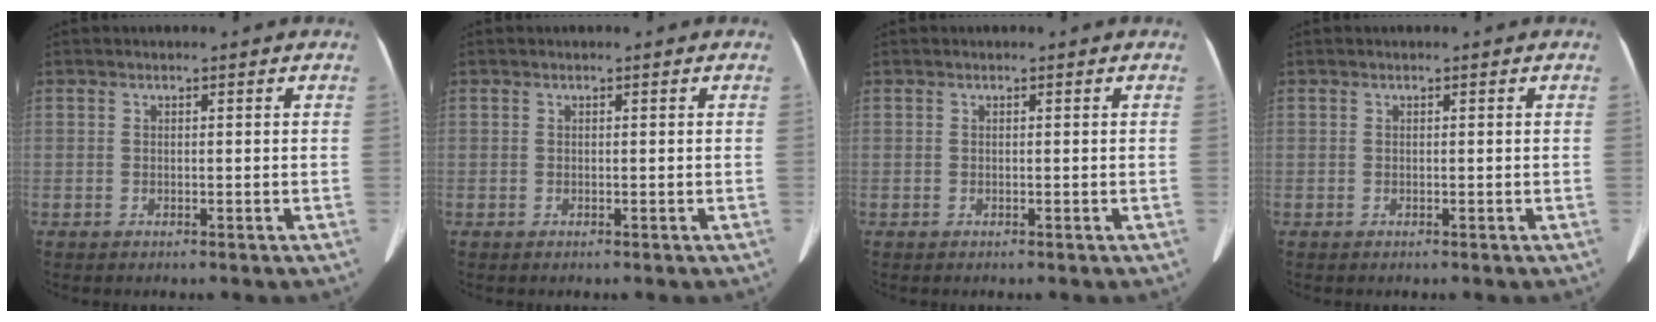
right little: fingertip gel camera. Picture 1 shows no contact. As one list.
[{"total": 0.0}, {"total": 0.0}, {"total": 0.0}]